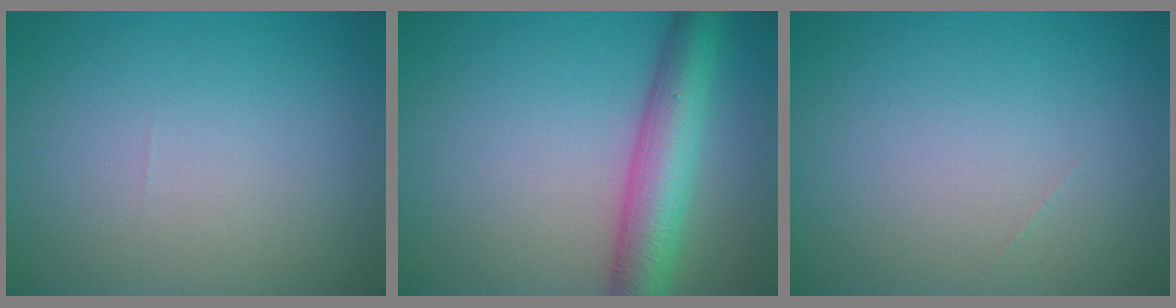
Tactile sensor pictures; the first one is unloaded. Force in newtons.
{"total": 6.3, "press": 6.3, "slide": 0.2}
{"total": 0.0}